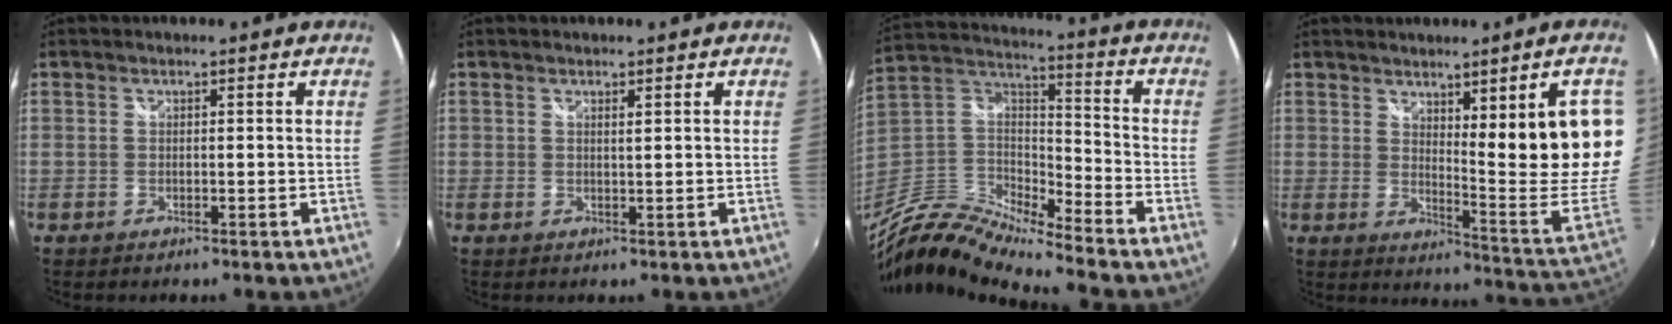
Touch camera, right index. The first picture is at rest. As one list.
[{"total": 2.1, "force": [0.9, -1.9, -0.1], "torque": [0.010, -0.007, 0.018]}, {"total": 14.6, "force": [-12.6, 0.4, 7.4], "torque": [-0.151, -0.012, -0.256]}, {"total": 18.9, "force": [5.8, 1.9, 17.9], "torque": [-0.209, -0.016, 0.101]}]